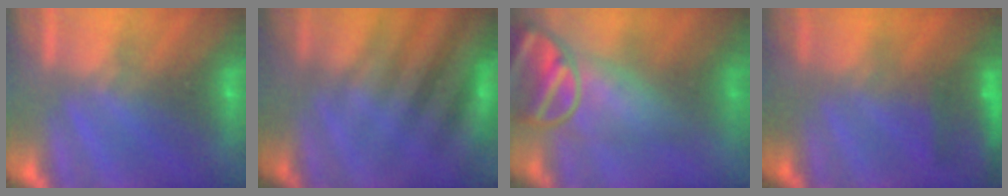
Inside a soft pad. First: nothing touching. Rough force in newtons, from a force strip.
{"total": 2.6}
{"total": 6.9}
{"total": 10.9}